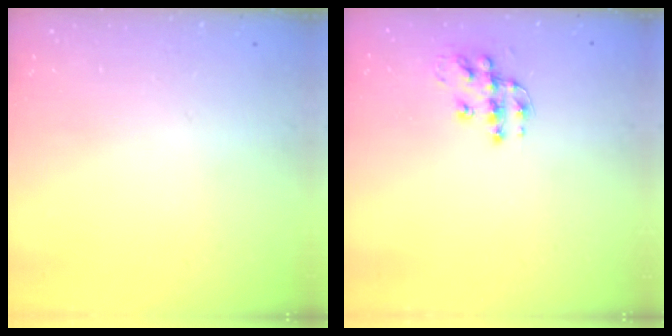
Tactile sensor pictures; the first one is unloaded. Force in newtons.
{"total": 10.7, "press": 10.7, "slide": 0.6}